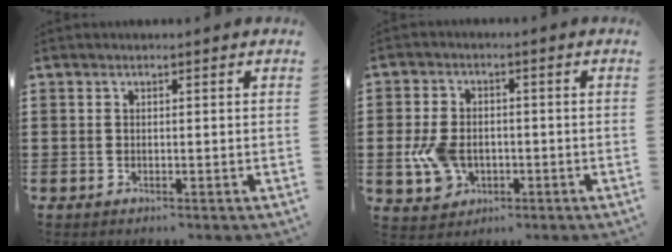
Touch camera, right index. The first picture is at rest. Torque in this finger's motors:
{"motor_torque": [0.23, -0.05, 0.26, 0.09]}